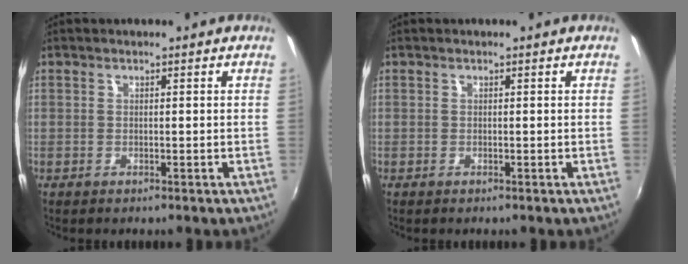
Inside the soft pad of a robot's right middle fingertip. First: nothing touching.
{"total": 0.0}